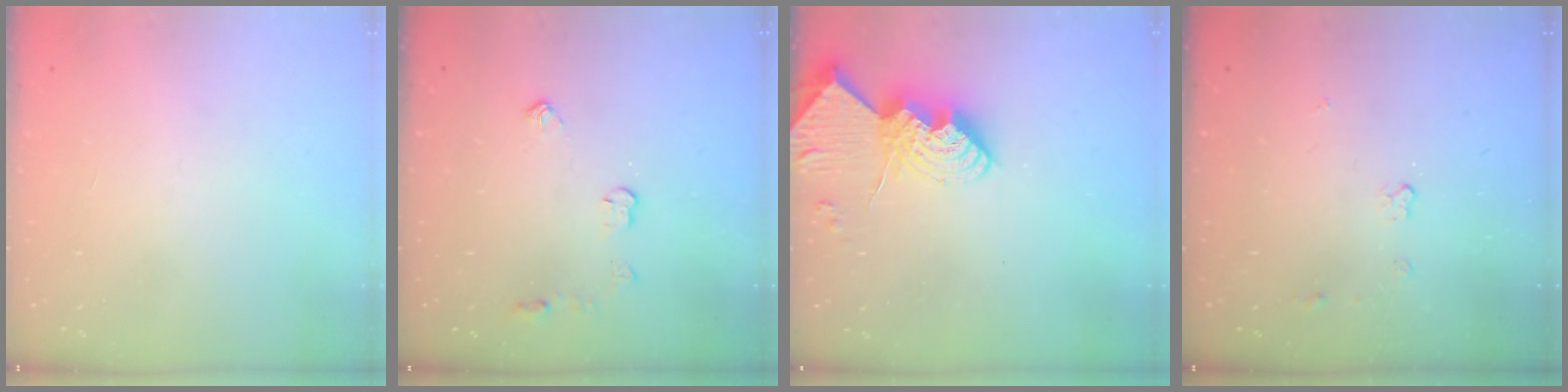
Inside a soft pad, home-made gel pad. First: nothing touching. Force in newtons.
{"total": 4.4, "press": 4.4, "slide": 0.7}
{"total": 14.0, "press": 14.0, "slide": 0.9}
{"total": 3.6, "press": 3.5, "slide": 0.7}